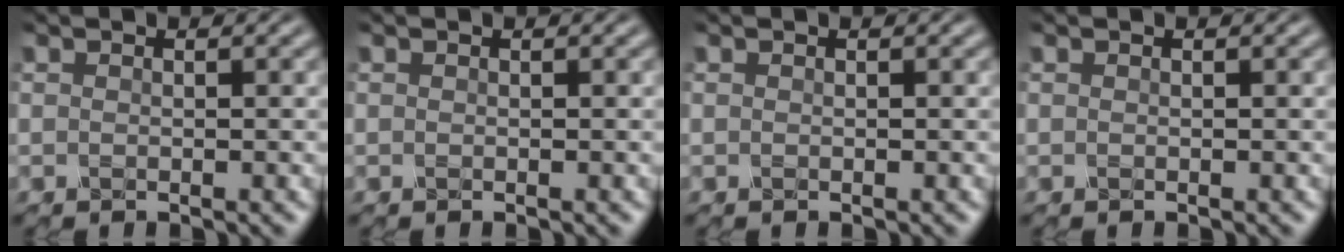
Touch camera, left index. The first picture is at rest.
{"total": 0.0}
{"total": 0.0}
{"total": 0.0}